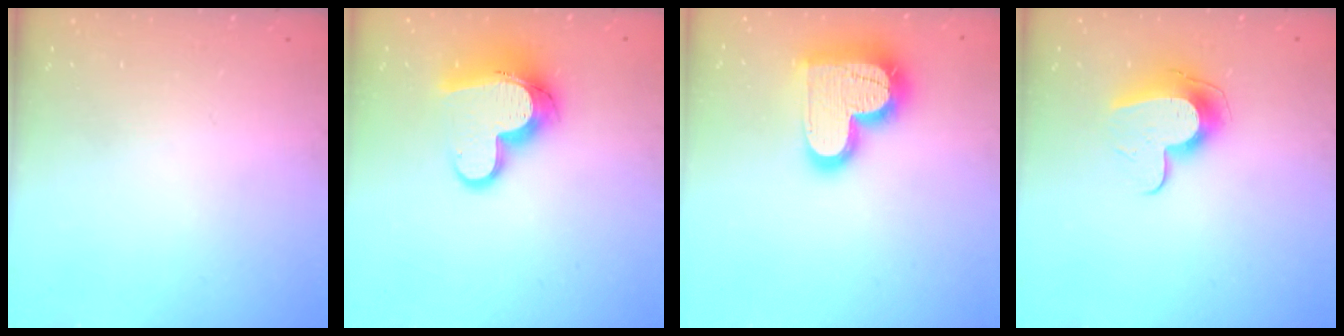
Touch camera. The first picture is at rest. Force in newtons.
{"total": 15.0, "press": 14.9, "slide": 1.4}
{"total": 19.7, "press": 19.7, "slide": 1.7}
{"total": 10.8, "press": 10.8, "slide": 0.5}